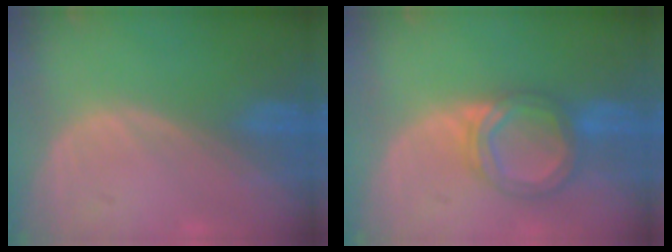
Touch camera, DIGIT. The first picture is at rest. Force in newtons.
{"total": 6.3, "press": 5.8, "slide": 2.3}